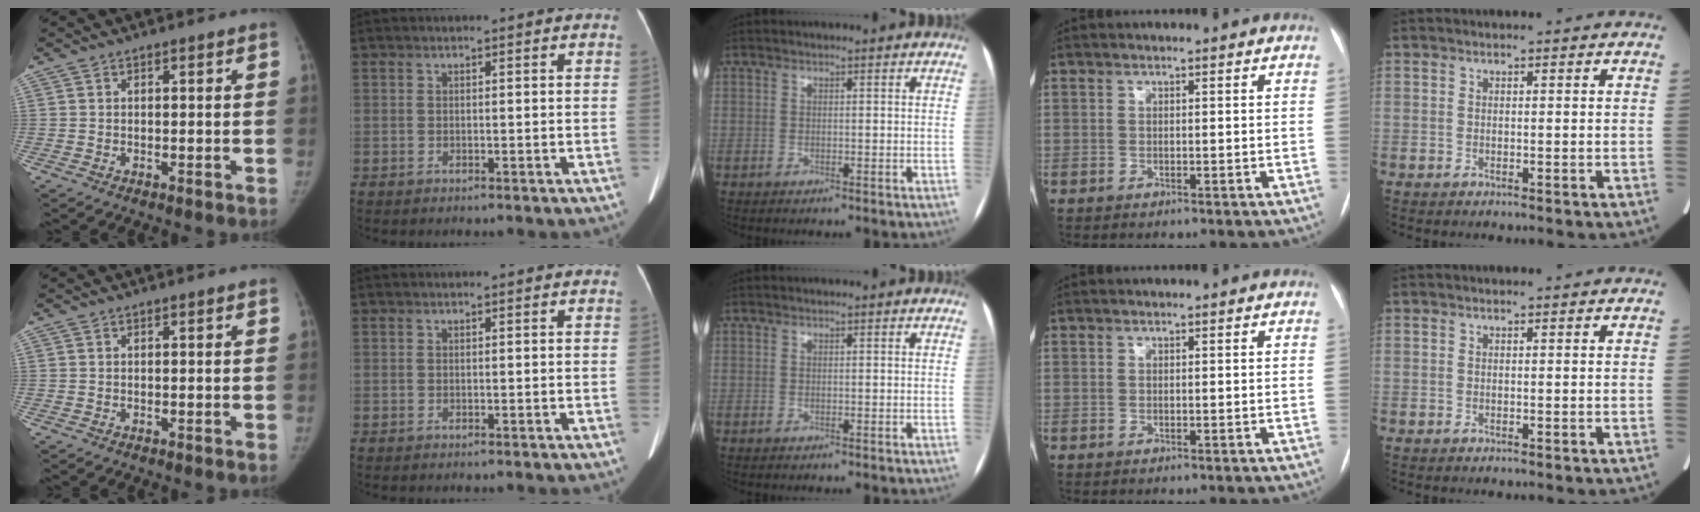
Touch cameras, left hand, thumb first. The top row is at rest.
{}